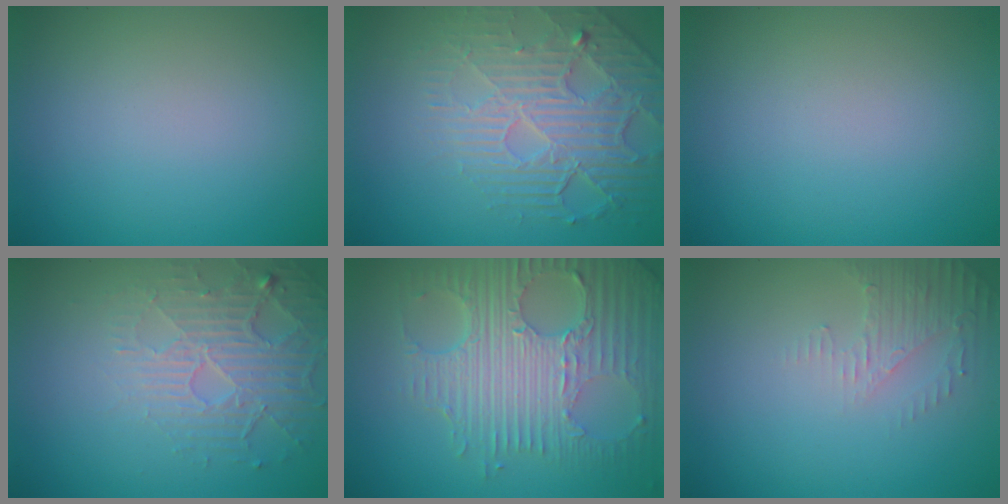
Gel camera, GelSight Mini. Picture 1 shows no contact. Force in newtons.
{"total": 4.8, "press": 4.3, "slide": 2.1}
{"total": 0.0}
{"total": 5.2, "press": 3.3, "slide": 4.1}
{"total": 8.1, "press": 5.8, "slide": 5.7}
{"total": 2.2, "press": 2.1, "slide": 0.5}